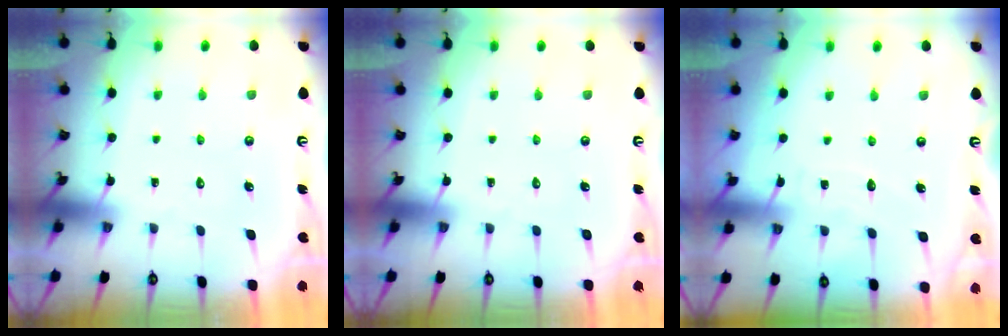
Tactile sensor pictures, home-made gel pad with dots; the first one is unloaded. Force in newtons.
{"total": 0.0}
{"total": 4.4, "press": 4.4, "slide": 0.5}